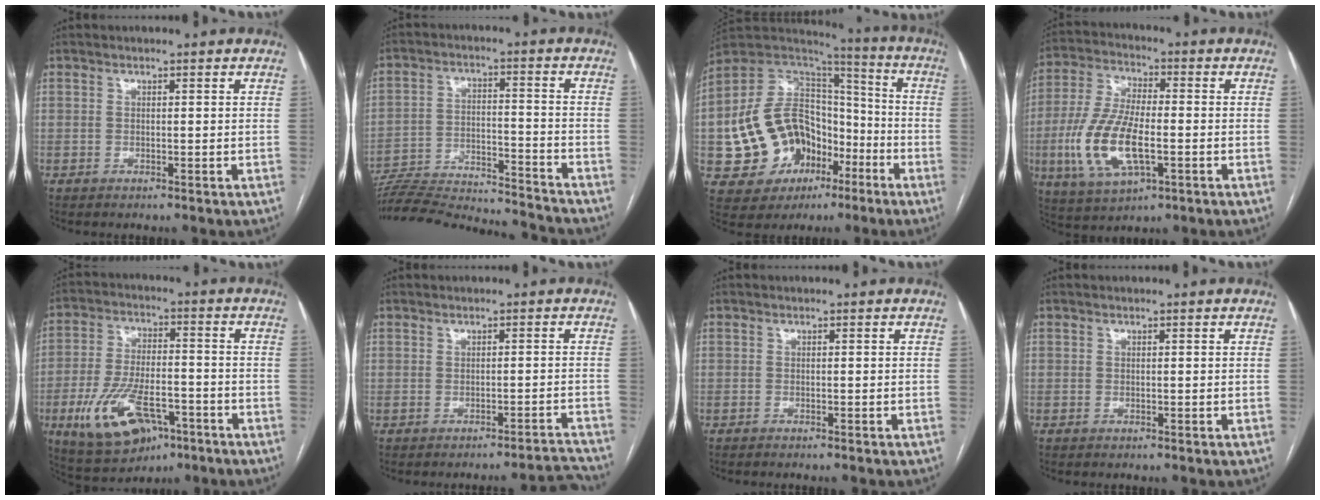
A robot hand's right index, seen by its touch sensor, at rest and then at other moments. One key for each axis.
{"total": 21.8, "fx": -20.8, "fy": 1.4, "fz": 6.5, "tx": -0.135, "ty": -0.011, "tz": -0.314}
{"total": 19.2, "fx": -6.2, "fy": 14.0, "fz": 11.7, "tx": -0.218, "ty": 0.052, "tz": -0.087}
{"total": 13.5, "fx": -3.3, "fy": 4.9, "fz": 12.1, "tx": -0.264, "ty": -0.003, "tz": -0.058}
{"total": 14.8, "fx": -6.9, "fy": 6.8, "fz": 11.2, "tx": -0.222, "ty": -0.003, "tz": -0.106}
{"total": 5.4, "fx": -5.2, "fy": -1.3, "fz": -0.4, "tx": 0.025, "ty": 0.003, "tz": -0.058}
{"total": 2.0, "fx": -1.9, "fy": 0.0, "fz": 0.8, "tx": -0.011, "ty": -0.001, "tz": -0.022}
{"total": 0.0}